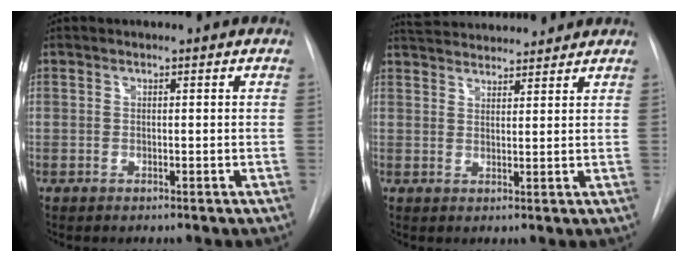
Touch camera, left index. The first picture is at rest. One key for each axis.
{"total": 10.6, "fx": 10.1, "fy": 1.6, "fz": 2.8, "tx": -0.048, "ty": 0.029, "tz": 0.150}